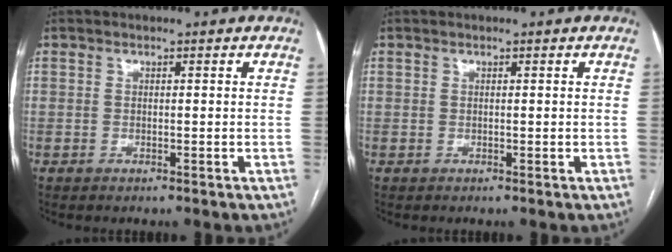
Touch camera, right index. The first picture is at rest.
{"total": 0.0}